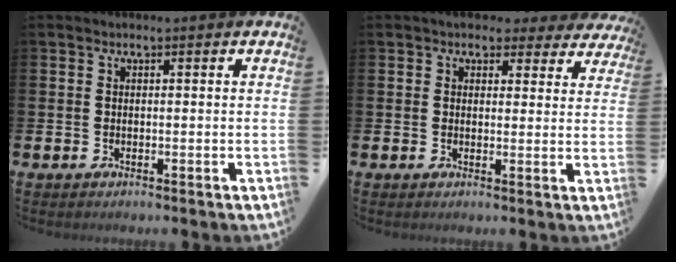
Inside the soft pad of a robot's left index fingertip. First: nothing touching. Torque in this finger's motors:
{"motor_torque": [1.05, -1.08, 0.09, 0.03]}